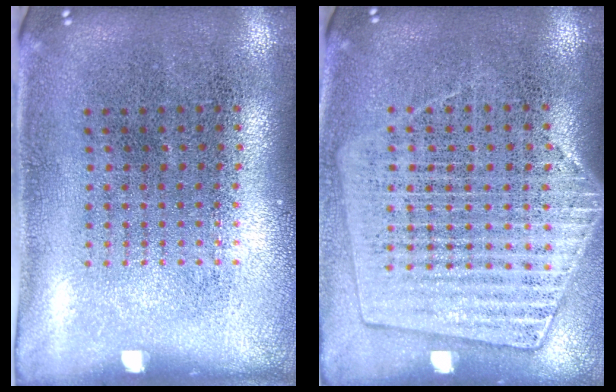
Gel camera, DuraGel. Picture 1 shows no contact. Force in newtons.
{"total": 1.4, "press": 1.3, "slide": 0.5}